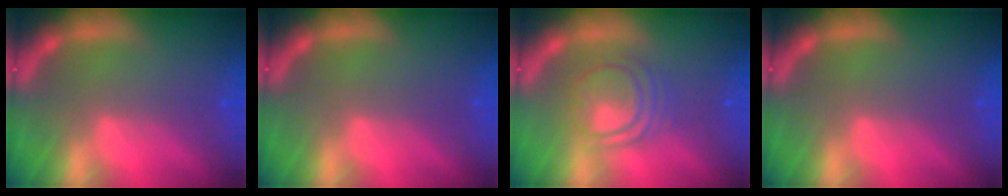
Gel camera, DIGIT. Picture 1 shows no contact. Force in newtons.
{"total": 0.0}
{"total": 5.6}
{"total": 0.0}